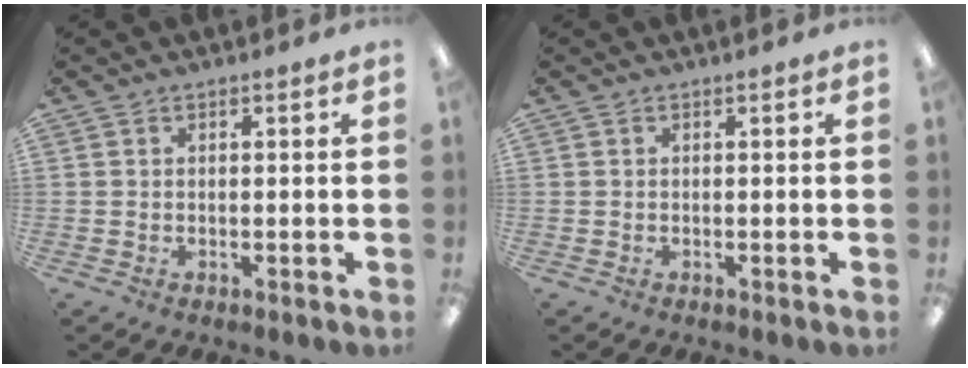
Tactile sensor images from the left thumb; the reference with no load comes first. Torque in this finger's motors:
{"motor_torque": [0.01, -0.01, 0.05, -0.05, 0.00]}